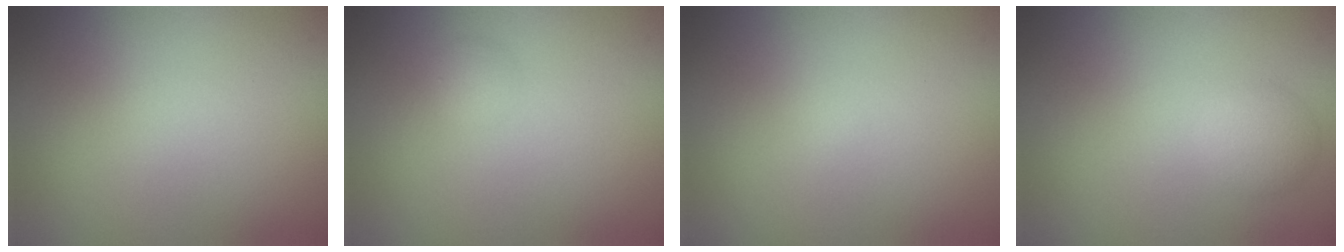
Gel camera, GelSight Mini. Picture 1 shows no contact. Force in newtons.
{"total": 0.9, "press": 0.9, "slide": 0.1}
{"total": 0.0}
{"total": 2.2, "press": 2.2, "slide": 0.1}